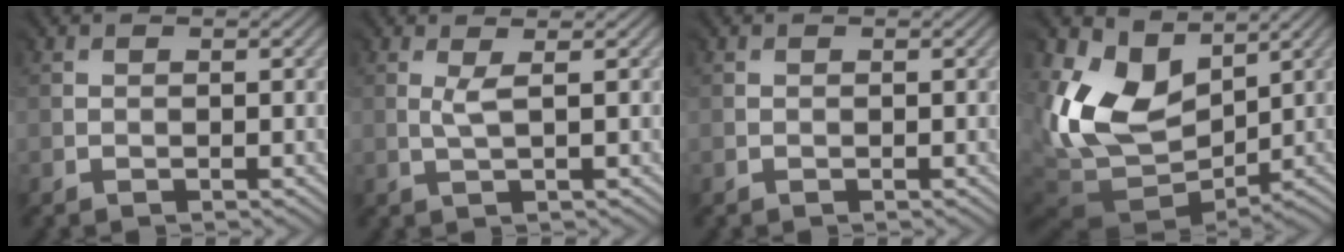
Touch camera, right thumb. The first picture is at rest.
{"total": 1.2, "force": [1.1, -0.4, 0.3], "torque": [-0.011, 0.004, 0.021]}
{"total": 0.0}
{"total": 13.5, "force": [5.8, 9.8, 7.3], "torque": [-0.172, 0.011, 0.118]}